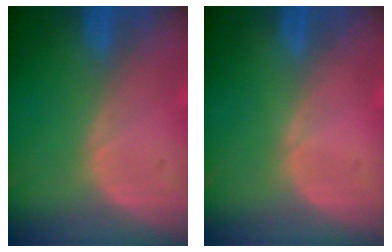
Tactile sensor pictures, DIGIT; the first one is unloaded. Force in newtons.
{"total": 0.0}